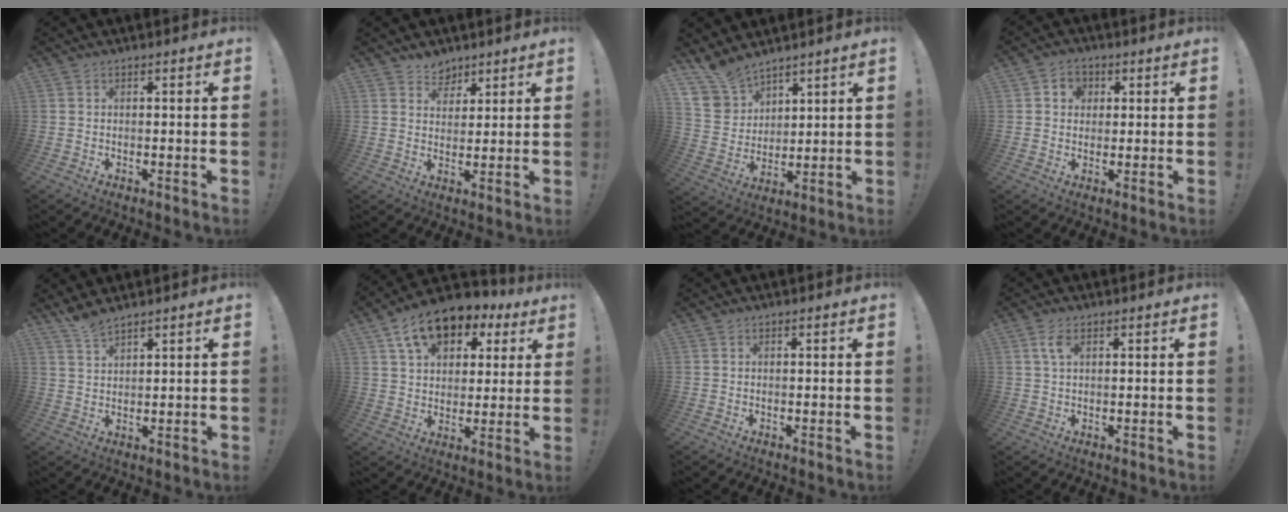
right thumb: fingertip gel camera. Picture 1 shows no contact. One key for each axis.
{"total": 5.6, "fx": 4.0, "fy": 3.9, "fz": 0.3, "tx": 0.001, "ty": -0.033, "tz": 0.079}
{"total": 10.7, "fx": 9.0, "fy": 5.5, "fz": 1.5, "tx": -0.048, "ty": -0.070, "tz": 0.182}
{"total": 4.8, "fx": 1.3, "fy": 4.3, "fz": 1.7, "tx": -0.020, "ty": 0.001, "tz": 0.022}
{"total": 4.4, "fx": 4.0, "fy": 0.4, "fz": 1.7, "tx": -0.039, "ty": -0.027, "tz": 0.074}
{"total": 13.9, "fx": 7.6, "fy": 8.9, "fz": 7.3, "tx": -0.113, "ty": -0.037, "tz": 0.141}
{"total": 0.0}
{"total": 3.5, "fx": 1.2, "fy": 1.5, "fz": 2.9, "tx": -0.053, "ty": 0.002, "tz": 0.021}